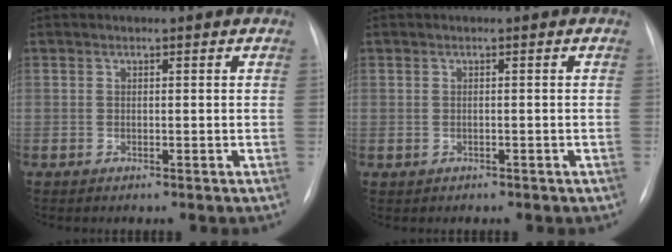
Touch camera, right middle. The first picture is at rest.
{"total": 0.6, "force": [-0.4, 0.5, 0.2], "torque": [-0.010, 0.004, 0.001]}